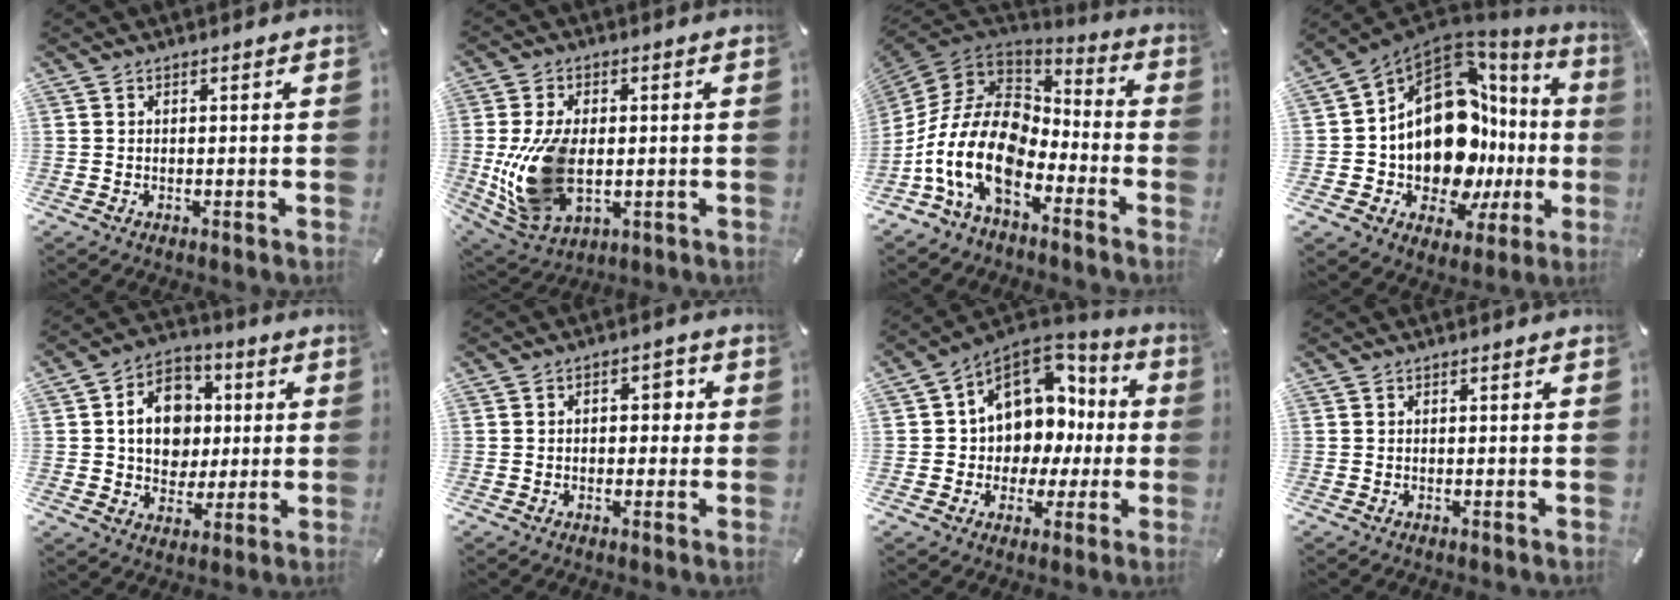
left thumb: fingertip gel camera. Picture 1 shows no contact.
{"total": 15.8, "force": [-1.1, 10.0, 12.1], "torque": [-0.270, -0.015, -0.017]}
{"total": 19.2, "force": [-8.3, 11.4, 13.1], "torque": [-0.307, 0.020, -0.153]}
{"total": 20.7, "force": [-0.5, 13.0, 16.1], "torque": [-0.290, -0.074, 0.015]}
{"total": 12.8, "force": [1.0, 10.9, 6.6], "torque": [-0.102, 0.012, 0.022]}
{"total": 4.1, "force": [0.0, 3.0, 2.8], "torque": [-0.026, 0.000, -0.014]}
{"total": 12.7, "force": [3.5, 10.7, 5.9], "torque": [-0.093, -0.034, 0.070]}
{"total": 0.0}